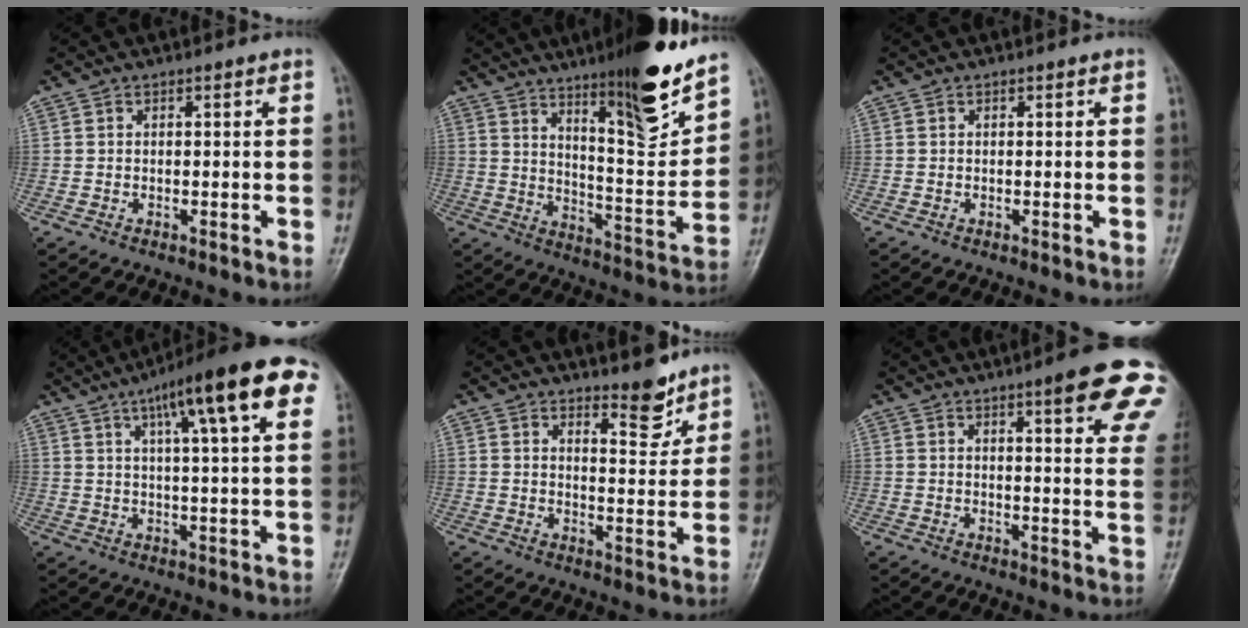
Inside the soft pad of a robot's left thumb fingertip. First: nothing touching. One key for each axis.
{"total": 17.6, "fx": 12.3, "fy": 3.1, "fz": 12.2, "tx": -0.151, "ty": -0.086, "tz": 0.198}
{"total": 0.0}
{"total": 18.0, "fx": 8.4, "fy": 3.5, "fz": 15.5, "tx": -0.211, "ty": 0.010, "tz": 0.117}
{"total": 5.7, "fx": 4.7, "fy": 1.6, "fz": 2.6, "tx": -0.024, "ty": -0.047, "tz": 0.075}
{"total": 16.0, "fx": 8.9, "fy": 3.2, "fz": 12.9, "tx": -0.137, "ty": -0.031, "tz": 0.101}